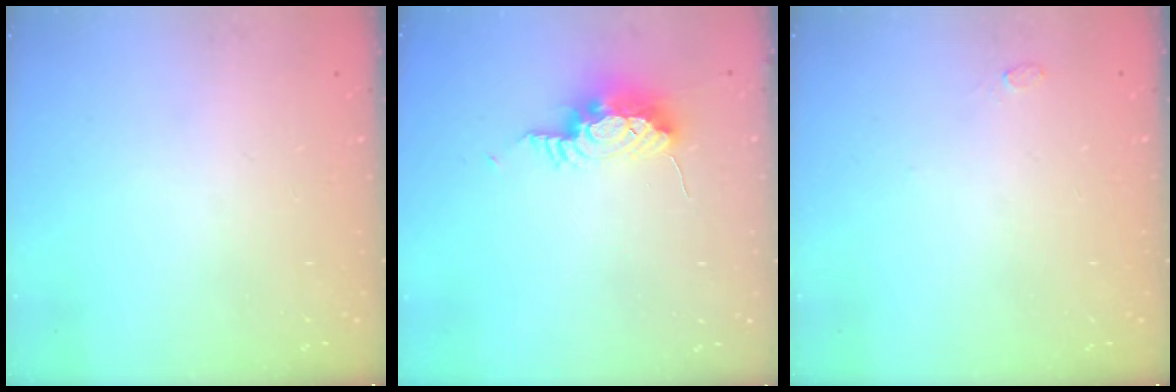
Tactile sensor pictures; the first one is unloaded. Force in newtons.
{"total": 15.5, "press": 10.9, "slide": 11.0}
{"total": 3.9, "press": 3.2, "slide": 2.2}